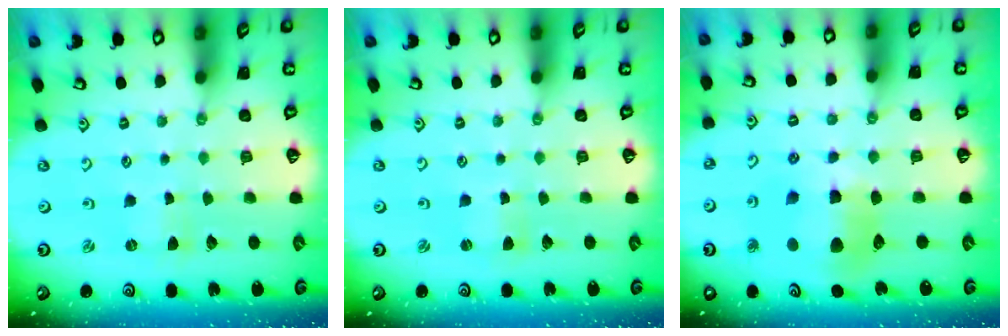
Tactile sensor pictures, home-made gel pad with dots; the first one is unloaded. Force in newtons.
{"total": 0.6, "press": 0.6, "slide": 0.1}
{"total": 11.8, "press": 11.6, "slide": 1.8}